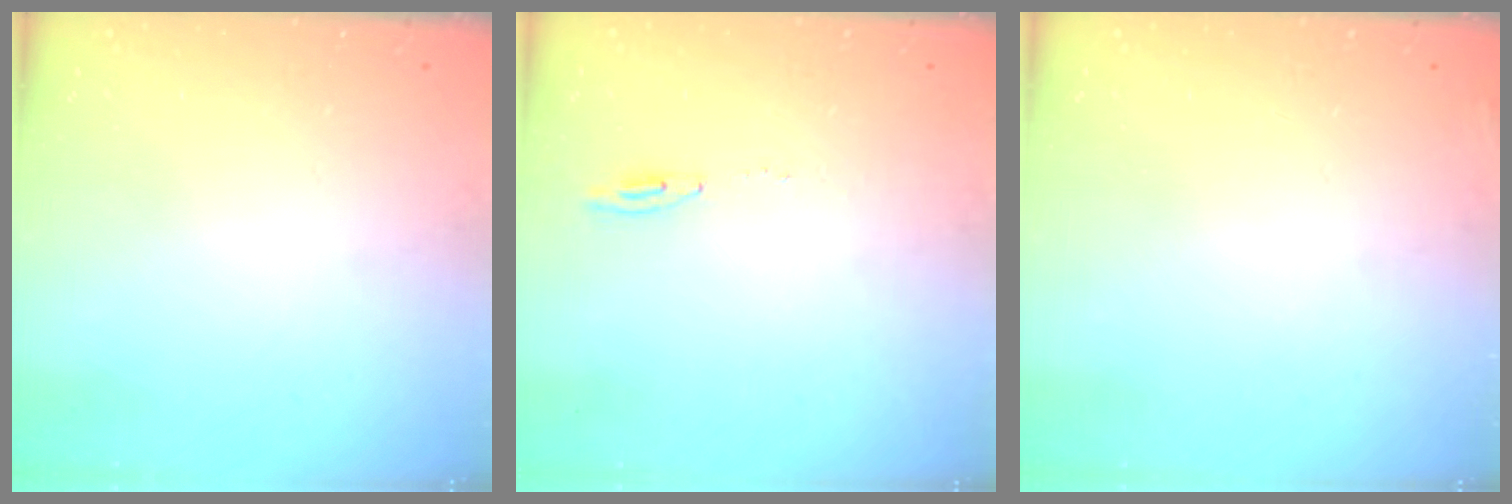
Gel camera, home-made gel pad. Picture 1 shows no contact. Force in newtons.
{"total": 5.2, "press": 5.2, "slide": 0.5}
{"total": 2.3, "press": 2.2, "slide": 0.8}